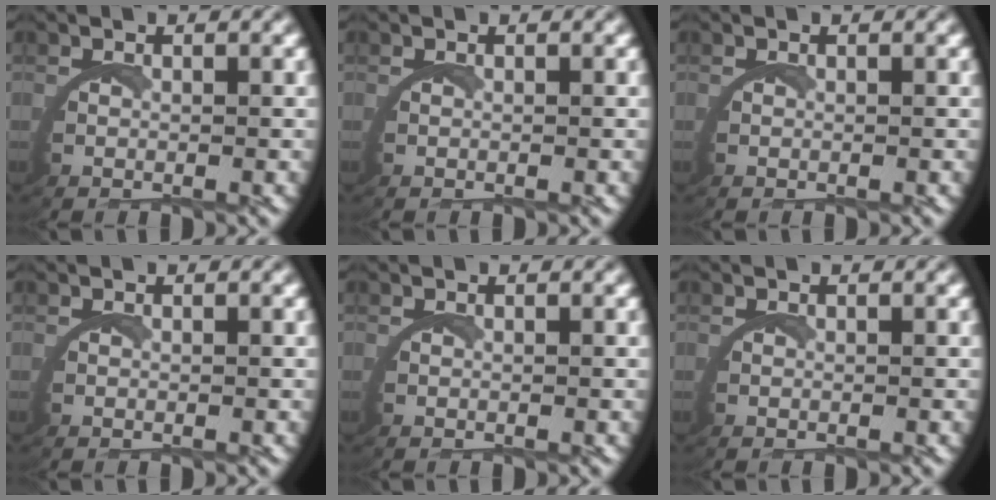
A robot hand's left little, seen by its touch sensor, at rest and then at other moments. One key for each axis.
{"total": 0.0}
{"total": 0.0}
{"total": 0.0}
{"total": 0.0}
{"total": 0.0}